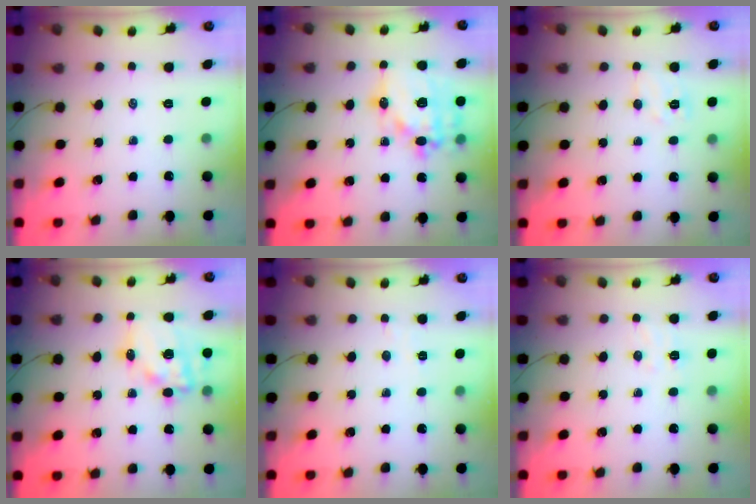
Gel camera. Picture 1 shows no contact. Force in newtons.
{"total": 17.0, "press": 16.6, "slide": 3.5}
{"total": 6.8, "press": 6.6, "slide": 1.3}
{"total": 14.3, "press": 13.8, "slide": 3.5}
{"total": 2.2, "press": 2.1, "slide": 0.7}
{"total": 4.7, "press": 4.5, "slide": 1.1}